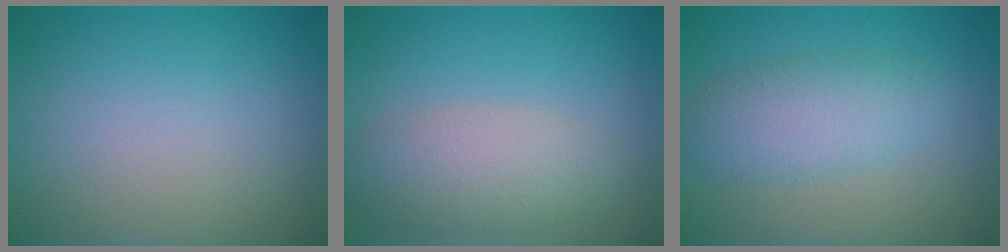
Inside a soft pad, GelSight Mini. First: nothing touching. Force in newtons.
{"total": 4.3, "press": 4.3, "slide": 0.2}
{"total": 3.9, "press": 3.9, "slide": 0.3}